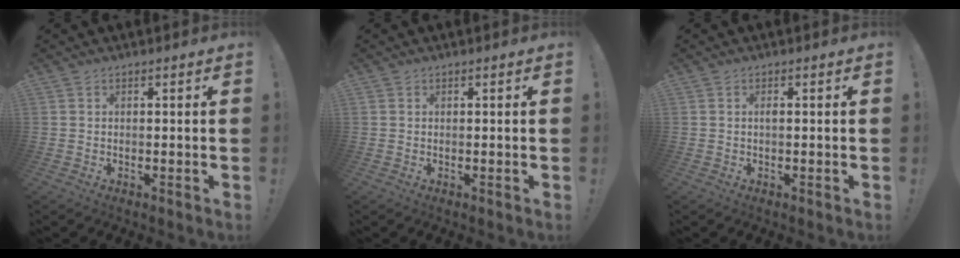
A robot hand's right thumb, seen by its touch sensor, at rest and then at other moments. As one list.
[{"total": 0.0}, {"total": 0.6, "force": [-0.1, 0.0, 0.6], "torque": [-0.017, 0.003, -0.003]}]